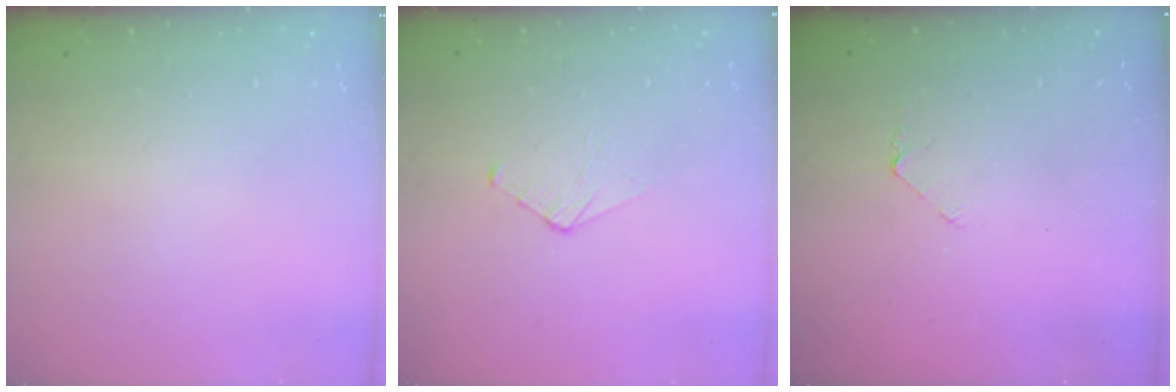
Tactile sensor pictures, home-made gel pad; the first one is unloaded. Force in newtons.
{"total": 2.8, "press": 2.7, "slide": 0.3}
{"total": 3.6, "press": 3.6, "slide": 0.3}